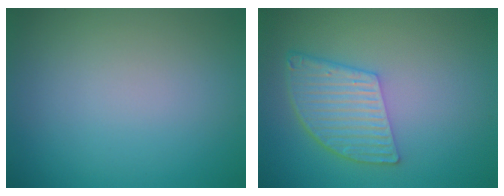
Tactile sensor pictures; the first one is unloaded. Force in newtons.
{"total": 5.6, "press": 4.3, "slide": 3.6}